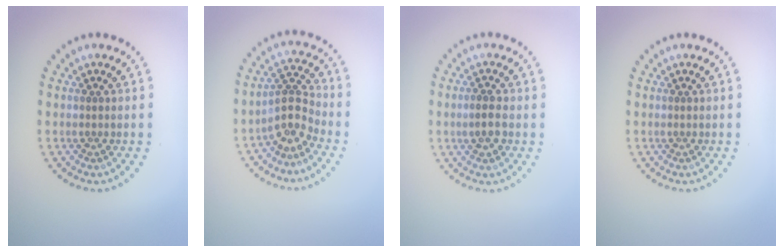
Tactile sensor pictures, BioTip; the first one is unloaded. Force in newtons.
{"total": 3.0, "press": 2.2, "slide": 2.1}
{"total": 2.0, "press": 2.0, "slide": 0.3}
{"total": 0.0}